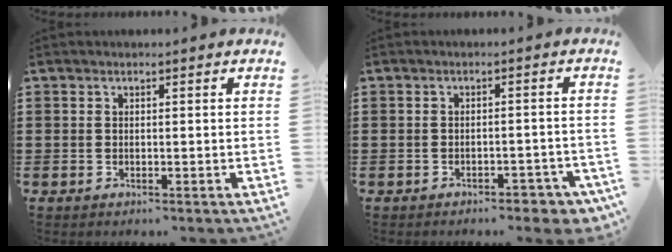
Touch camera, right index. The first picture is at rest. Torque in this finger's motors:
{"motor_torque": [2.14, 0.00, 0.43, 0.03]}